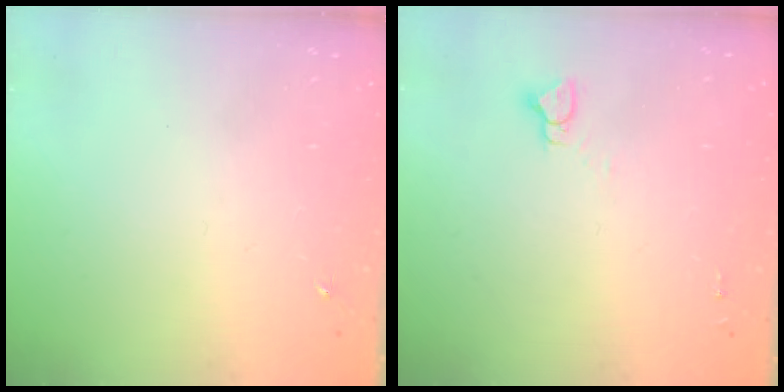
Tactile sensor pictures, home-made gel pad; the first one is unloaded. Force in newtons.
{"total": 3.3, "press": 3.3, "slide": 0.2}